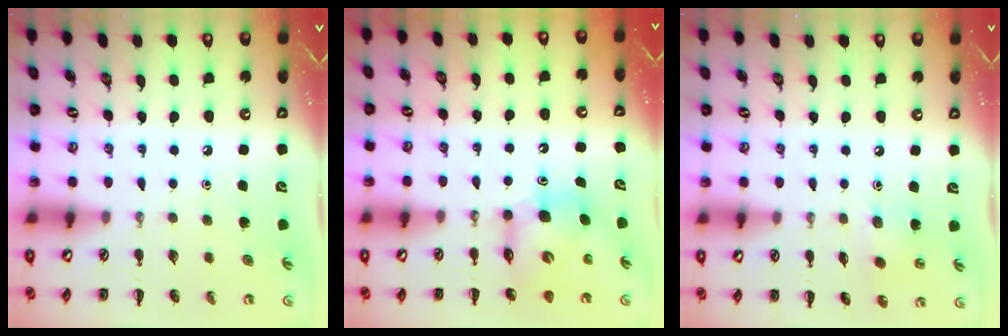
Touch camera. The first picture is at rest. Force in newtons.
{"total": 7.0, "press": 7.0, "slide": 0.8}
{"total": 6.1, "press": 5.9, "slide": 1.3}